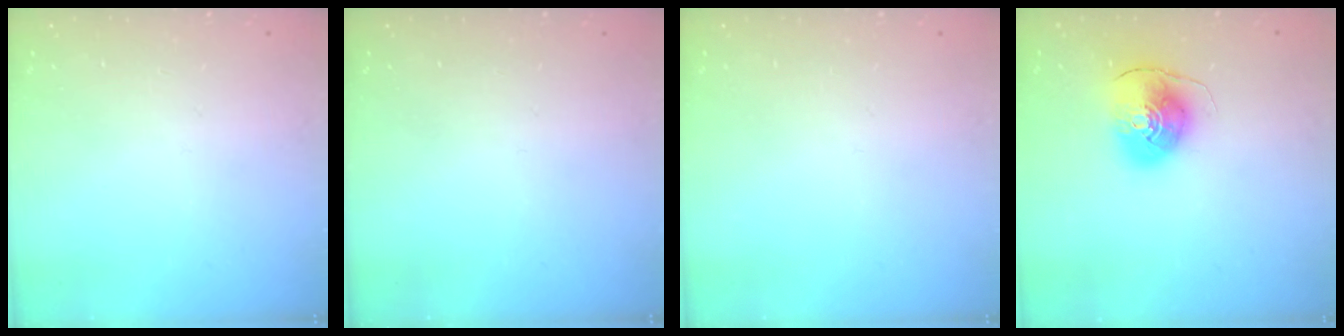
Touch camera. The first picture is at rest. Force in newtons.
{"total": 0.0}
{"total": 0.0}
{"total": 10.2, "press": 10.1, "slide": 1.5}